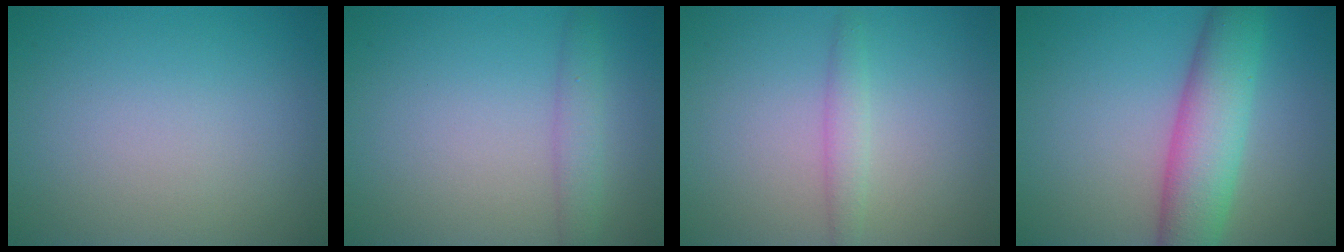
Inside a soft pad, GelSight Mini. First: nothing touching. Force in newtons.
{"total": 2.0, "press": 2.0, "slide": 0.0}
{"total": 1.6, "press": 1.6, "slide": 0.0}
{"total": 6.8, "press": 6.8, "slide": 0.1}